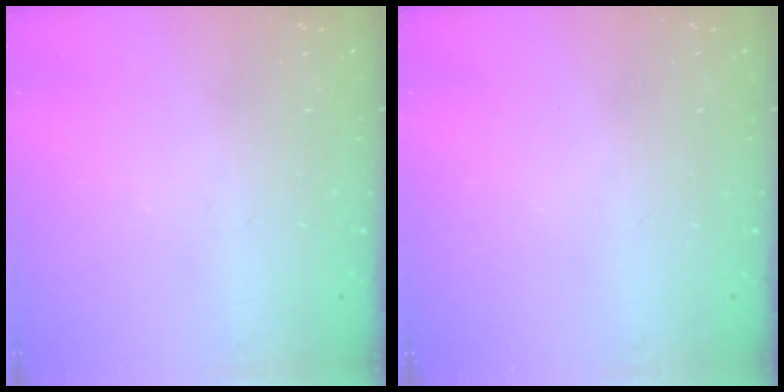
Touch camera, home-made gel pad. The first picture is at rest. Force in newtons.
{"total": 0.0}